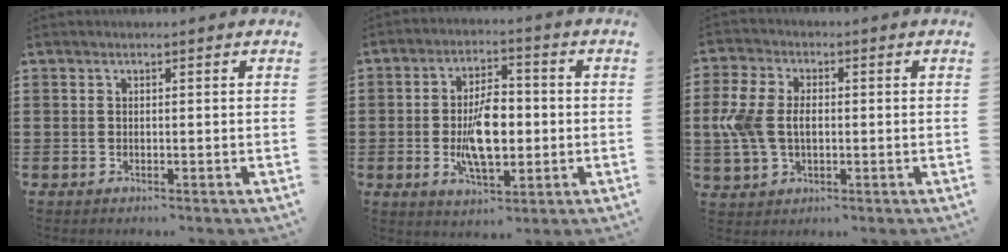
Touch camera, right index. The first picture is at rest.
{"total": 9.4, "force": [-1.2, 4.4, 8.2], "torque": [-0.151, -0.004, -0.028]}
{"total": 6.8, "force": [-0.3, 4.6, 5.0], "torque": [-0.142, 0.001, -0.018]}